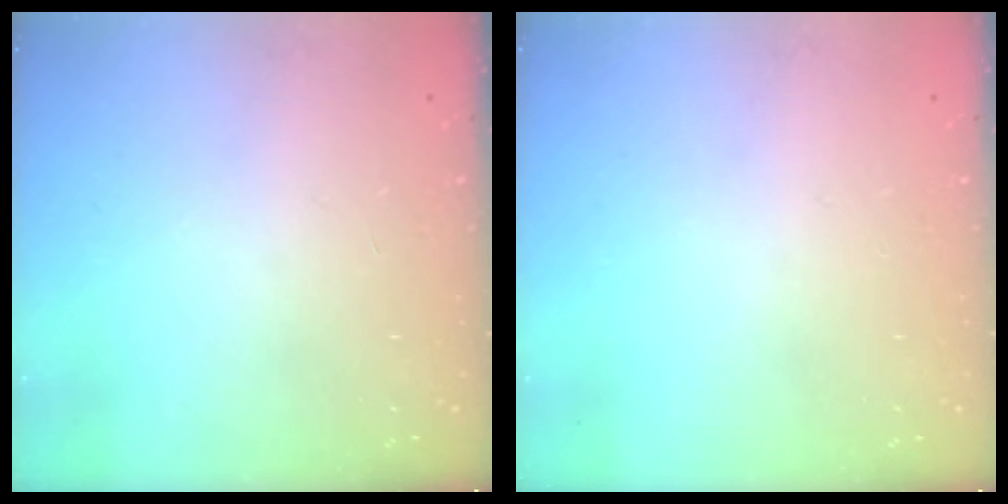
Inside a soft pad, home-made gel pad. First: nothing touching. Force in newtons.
{"total": 16.3, "press": 2.3, "slide": 16.2}